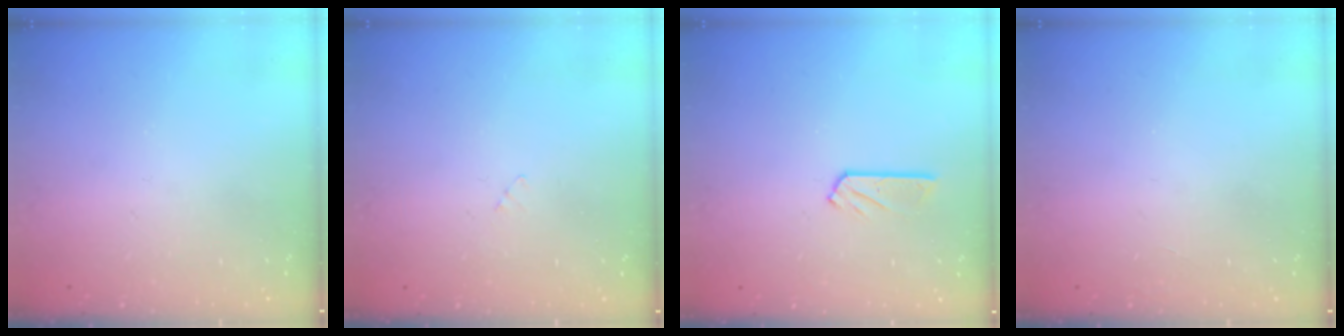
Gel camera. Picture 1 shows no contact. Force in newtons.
{"total": 2.7, "press": 2.7, "slide": 0.3}
{"total": 5.4, "press": 5.3, "slide": 0.5}
{"total": 0.0}